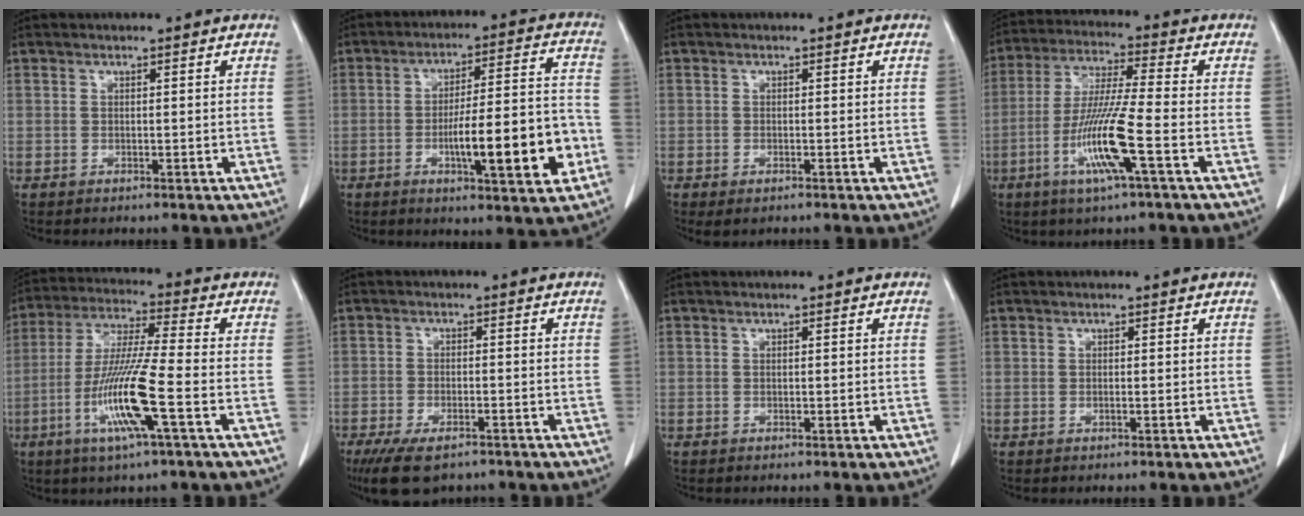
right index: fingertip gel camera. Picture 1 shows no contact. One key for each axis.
{"total": 14.6, "fx": -4.3, "fy": 2.3, "fz": 13.8, "tx": -0.209, "ty": 0.010, "tz": -0.061}
{"total": 1.8, "fx": -1.1, "fy": 0.7, "fz": 1.2, "tx": -0.021, "ty": -0.003, "tz": -0.010}
{"total": 11.8, "fx": -4.2, "fy": -0.4, "fz": 11.0, "tx": -0.222, "ty": -0.015, "tz": -0.084}
{"total": 12.7, "fx": -4.3, "fy": -0.3, "fz": 12.0, "tx": -0.244, "ty": -0.014, "tz": -0.088}
{"total": 8.4, "fx": -6.2, "fy": 3.1, "fz": 4.8, "tx": -0.079, "ty": -0.010, "tz": -0.097}
{"total": 0.0}
{"total": 0.0}